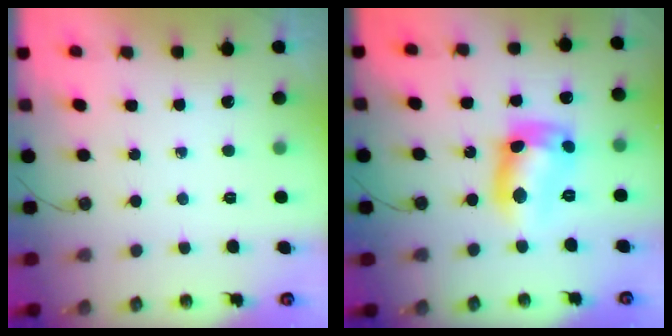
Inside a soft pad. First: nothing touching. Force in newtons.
{"total": 12.7, "press": 12.7, "slide": 1.0}